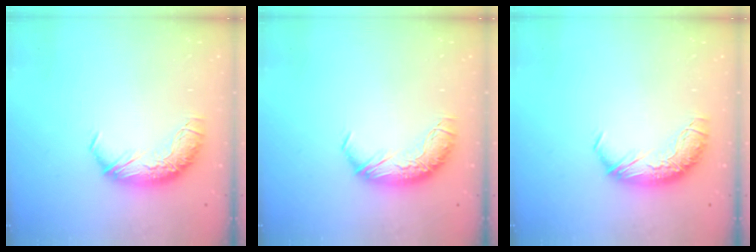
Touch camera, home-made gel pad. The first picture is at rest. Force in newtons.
{"total": 0.0}
{"total": 0.0}